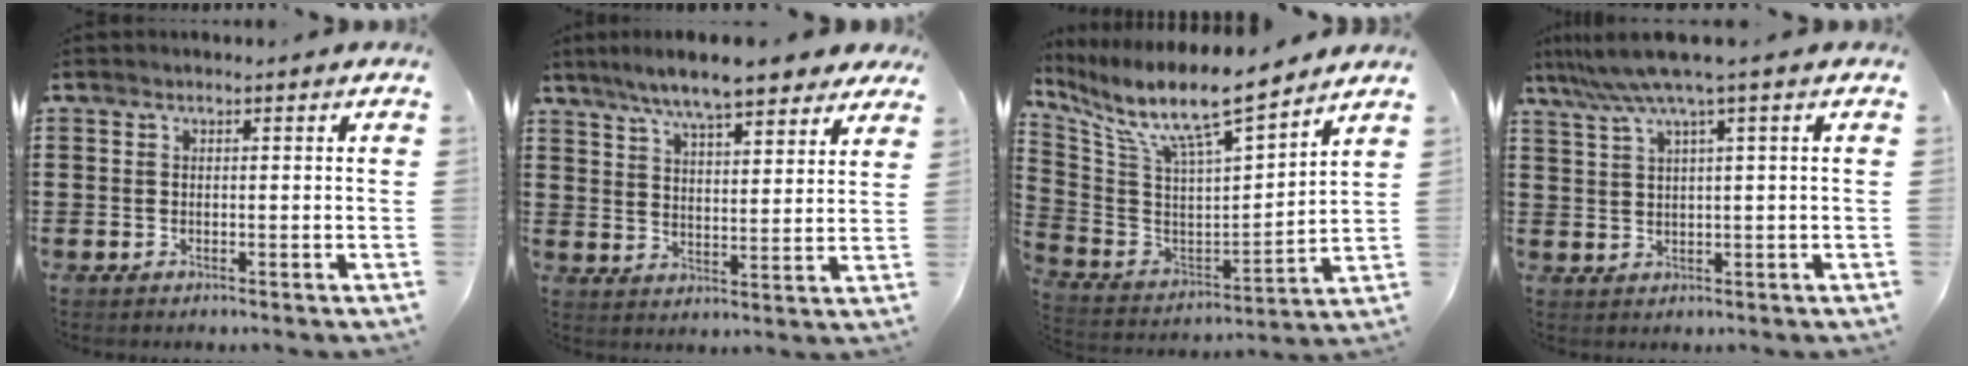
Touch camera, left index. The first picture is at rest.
{"total": 8.6, "force": [7.4, 1.0, 4.1], "torque": [-0.104, -0.020, 0.134]}
{"total": 10.9, "force": [8.7, 1.2, 6.4], "torque": [-0.159, -0.062, 0.144]}
{"total": 5.5, "force": [3.2, -0.4, 4.5], "torque": [-0.103, -0.010, 0.054]}